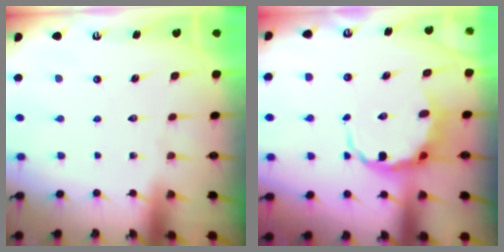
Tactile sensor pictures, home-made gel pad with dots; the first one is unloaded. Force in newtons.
{"total": 7.1, "press": 6.6, "slide": 2.6}